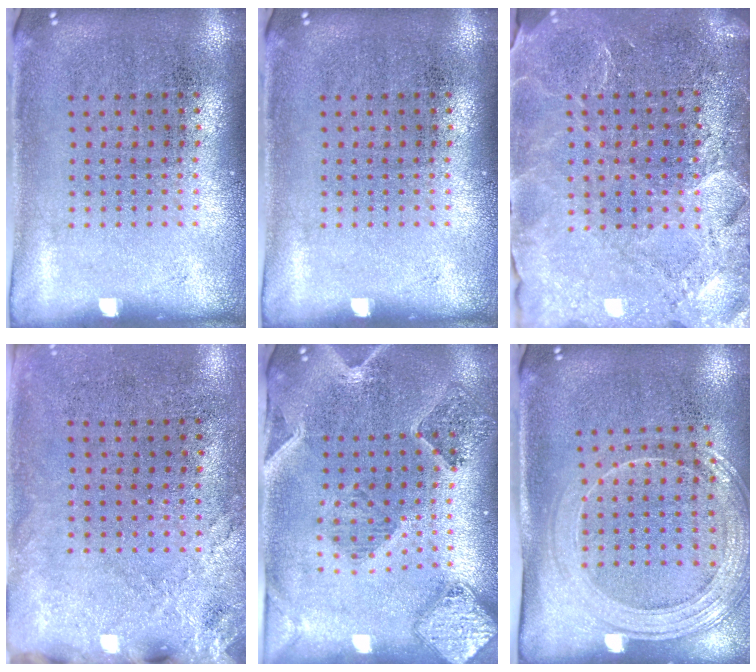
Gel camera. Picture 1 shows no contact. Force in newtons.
{"total": 0.0}
{"total": 3.5, "press": 3.3, "slide": 1.3}
{"total": 2.5, "press": 2.1, "slide": 1.4}
{"total": 1.4, "press": 1.4, "slide": 0.4}
{"total": 1.7, "press": 1.6, "slide": 0.6}